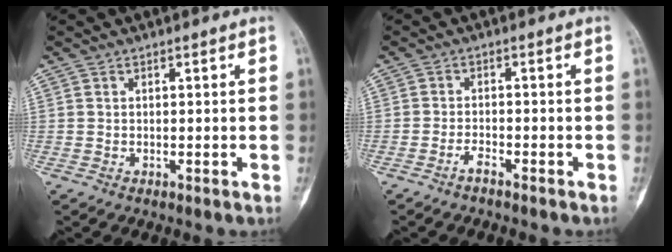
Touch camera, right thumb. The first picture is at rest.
{"total": 1.9, "force": [-1.6, 0.3, 1.0], "torque": [-0.026, 0.011, -0.032]}